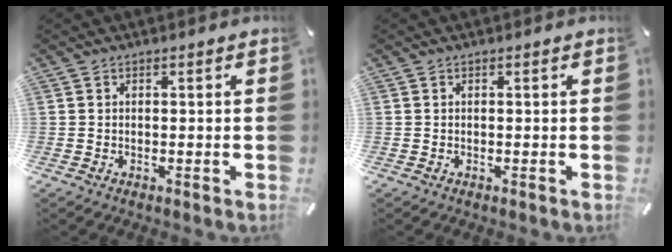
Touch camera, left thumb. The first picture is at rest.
{"total": 0.0}